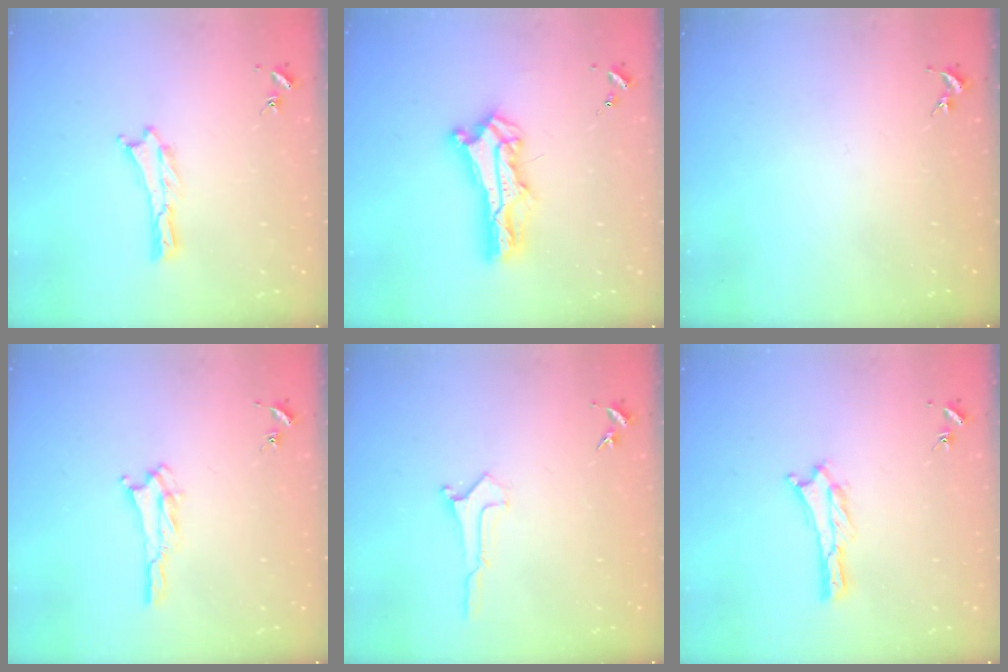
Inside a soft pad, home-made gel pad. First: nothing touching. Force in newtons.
{"total": 8.5, "press": 8.5, "slide": 0.6}
{"total": 0.0}
{"total": 1.8, "press": 1.8, "slide": 0.2}
{"total": 0.5, "press": 0.5, "slide": 0.1}
{"total": 0.7, "press": 0.6, "slide": 0.2}